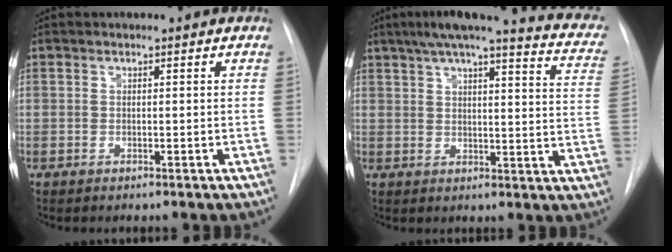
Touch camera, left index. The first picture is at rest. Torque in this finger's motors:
{"motor_torque": [0.74, -1.07, 0.25, 0.04]}